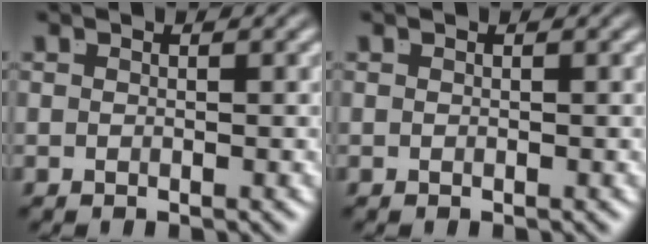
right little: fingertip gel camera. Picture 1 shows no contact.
{"total": 0.0}